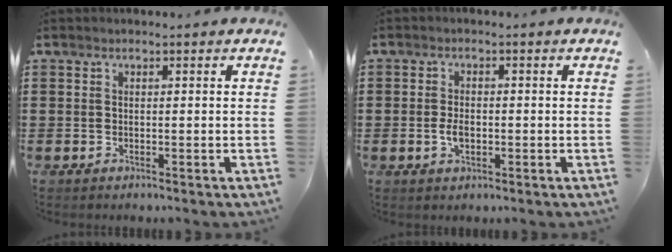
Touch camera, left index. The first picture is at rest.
{"total": 2.6, "force": [-0.3, 1.4, 2.1], "torque": [-0.049, -0.001, -0.008]}